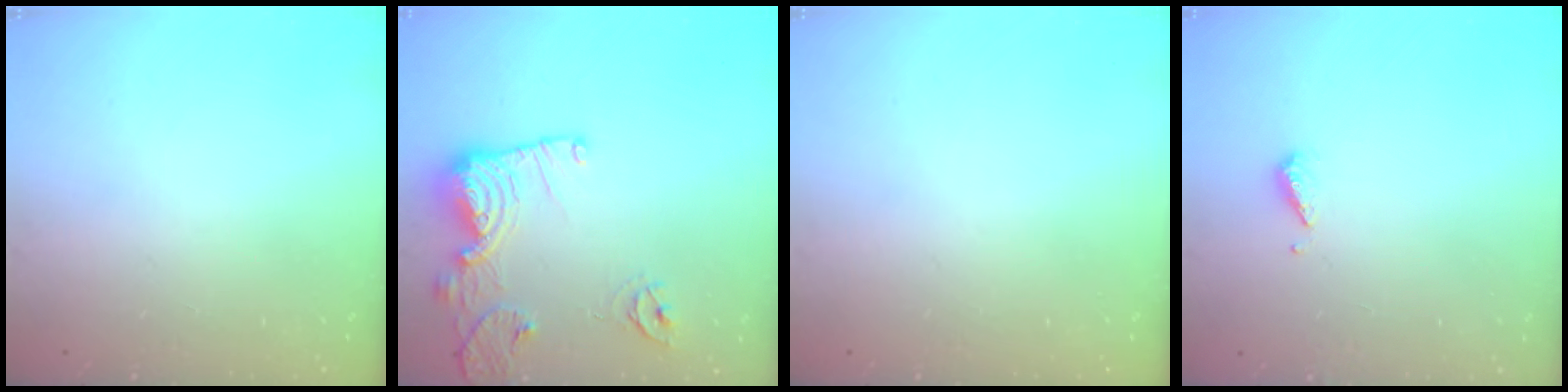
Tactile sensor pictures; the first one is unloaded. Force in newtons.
{"total": 14.3, "press": 14.2, "slide": 1.4}
{"total": 0.0}
{"total": 3.9, "press": 3.9, "slide": 0.4}